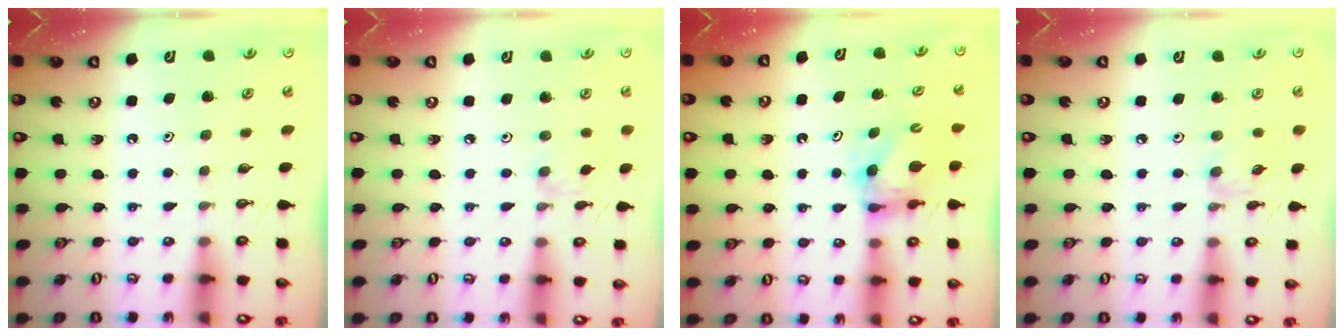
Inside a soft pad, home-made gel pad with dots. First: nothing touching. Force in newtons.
{"total": 1.7, "press": 1.6, "slide": 0.4}
{"total": 6.8, "press": 6.8, "slide": 0.3}
{"total": 4.1, "press": 4.1, "slide": 0.5}